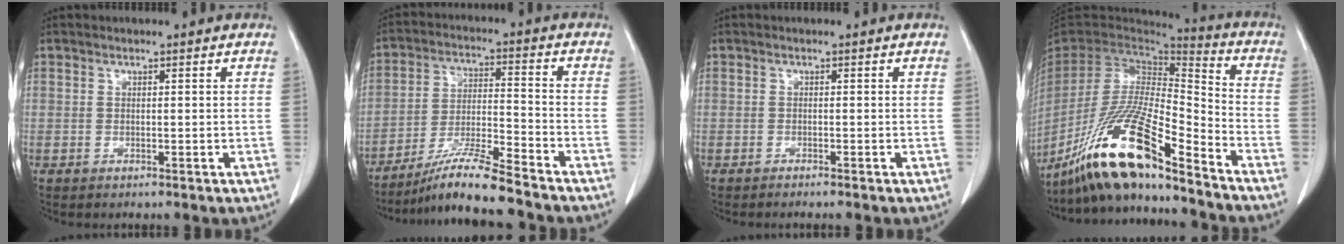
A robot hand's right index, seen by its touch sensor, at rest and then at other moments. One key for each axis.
{"total": 10.5, "fx": -9.0, "fy": -0.9, "fz": 5.3, "tx": -0.098, "ty": -0.013, "tz": -0.163}
{"total": 1.7, "fx": -1.5, "fy": -0.2, "fz": 0.9, "tx": -0.009, "ty": 0.001, "tz": -0.019}
{"total": 18.8, "fx": -14.1, "fy": 1.5, "fz": 12.3, "tx": -0.252, "ty": -0.024, "tz": -0.266}